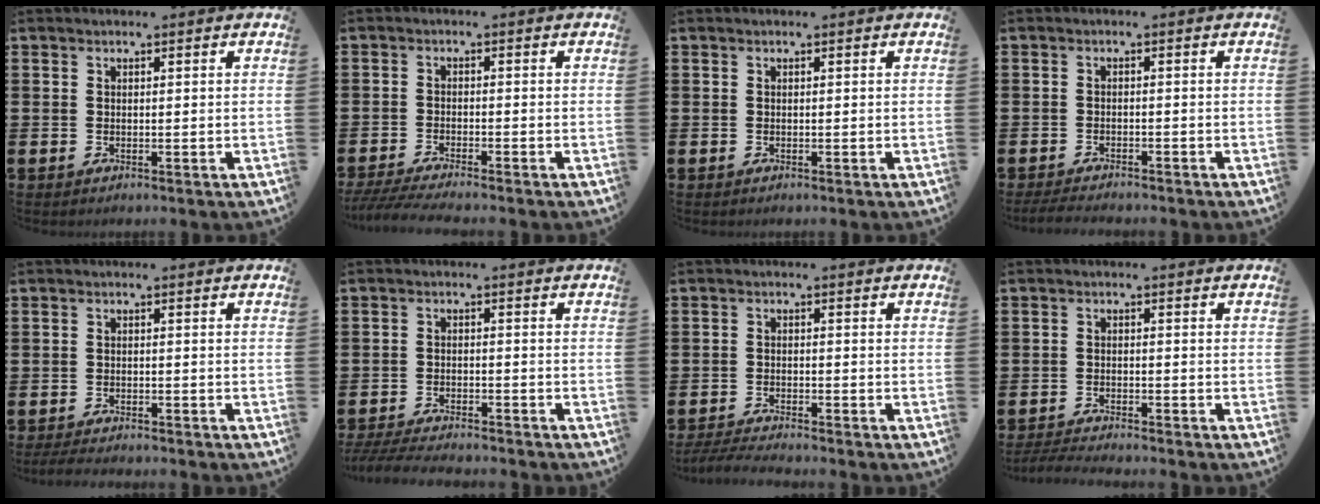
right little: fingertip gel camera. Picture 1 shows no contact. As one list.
[{"total": 2.6, "force": [-2.3, -0.1, 1.3], "torque": [-0.020, -0.002, -0.043]}, {"total": 0.0}, {"total": 1.7, "force": [-1.7, 0.1, 0.4], "torque": [-0.009, 0.003, -0.034]}, {"total": 1.6, "force": [-1.5, 0.1, 0.4], "torque": [-0.009, 0.004, -0.031]}, {"total": 3.3, "force": [-3.2, 0.1, 0.6], "torque": [-0.017, -0.002, -0.067]}, {"total": 2.4, "force": [-2.4, -0.1, 0.6], "torque": [-0.010, 0.003, -0.047]}, {"total": 2.1, "force": [-2.1, -0.1, 0.3], "torque": [-0.006, 0.002, -0.043]}]